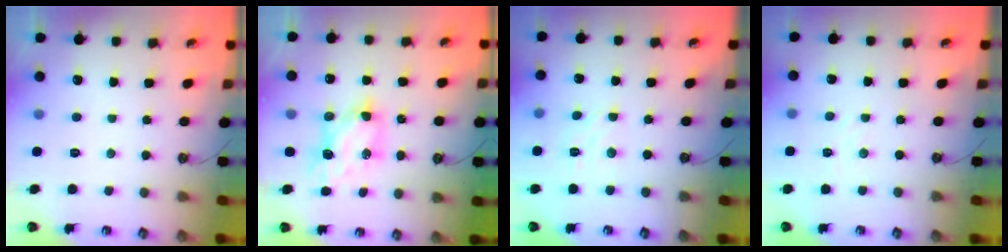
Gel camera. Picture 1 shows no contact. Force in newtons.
{"total": 7.1, "press": 7.1, "slide": 0.2}
{"total": 3.4, "press": 3.4, "slide": 0.4}
{"total": 2.5, "press": 2.4, "slide": 0.4}